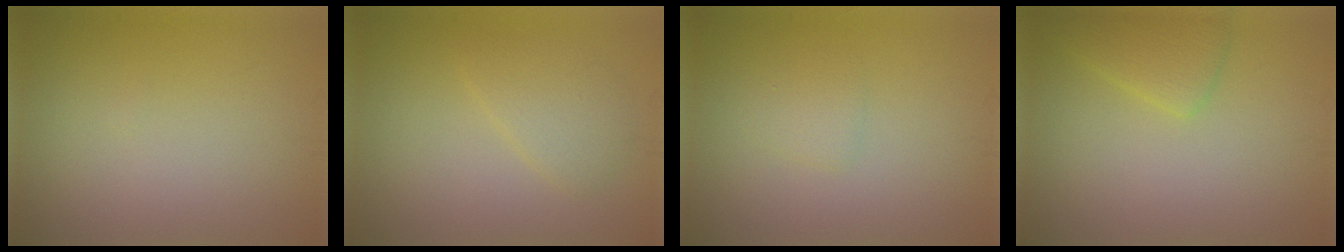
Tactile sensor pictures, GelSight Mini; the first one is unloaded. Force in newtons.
{"total": 2.3, "press": 2.3, "slide": 0.2}
{"total": 1.1, "press": 1.1, "slide": 0.1}
{"total": 2.5, "press": 2.5, "slide": 0.0}